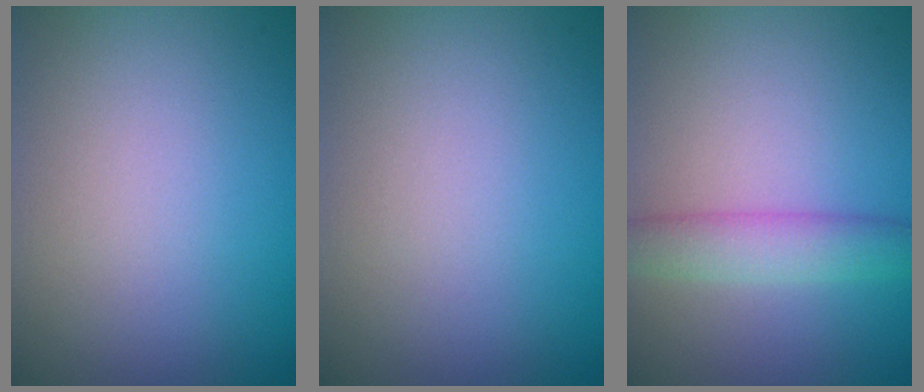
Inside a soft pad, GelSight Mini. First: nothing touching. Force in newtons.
{"total": 0.0}
{"total": 3.2, "press": 3.2, "slide": 0.2}